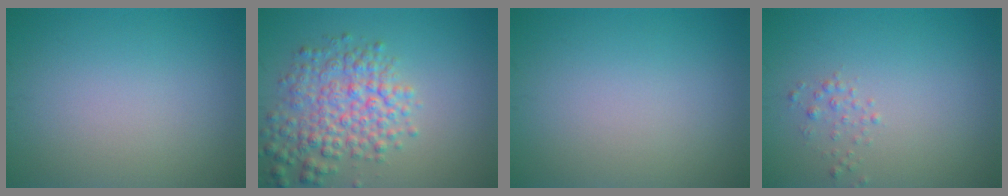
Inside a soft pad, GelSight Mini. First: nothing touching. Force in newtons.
{"total": 5.5, "press": 5.5, "slide": 0.2}
{"total": 0.0}
{"total": 0.9, "press": 0.9, "slide": 0.0}